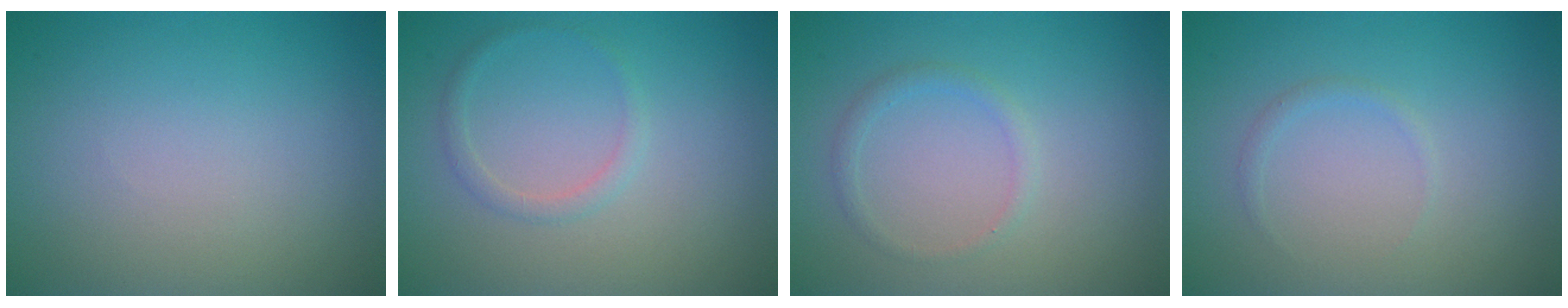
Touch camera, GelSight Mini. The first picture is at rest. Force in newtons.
{"total": 1.2, "press": 1.2, "slide": 0.2}
{"total": 1.2, "press": 1.2, "slide": 0.1}
{"total": 0.7, "press": 0.7, "slide": 0.1}